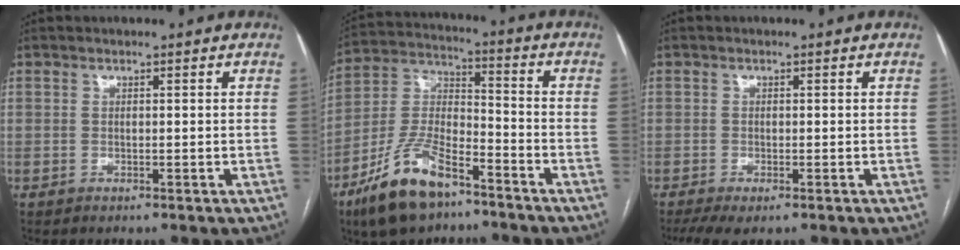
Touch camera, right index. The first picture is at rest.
{"total": 14.0, "force": [-9.4, 5.0, 9.1], "torque": [-0.191, -0.001, -0.177]}
{"total": 4.6, "force": [-3.0, 1.5, 3.1], "torque": [-0.054, -0.013, -0.048]}